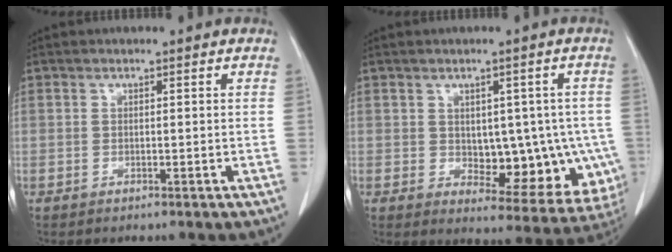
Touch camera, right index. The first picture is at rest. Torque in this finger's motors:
{"motor_torque": [0.41, 0.14, 0.18, 0.03]}